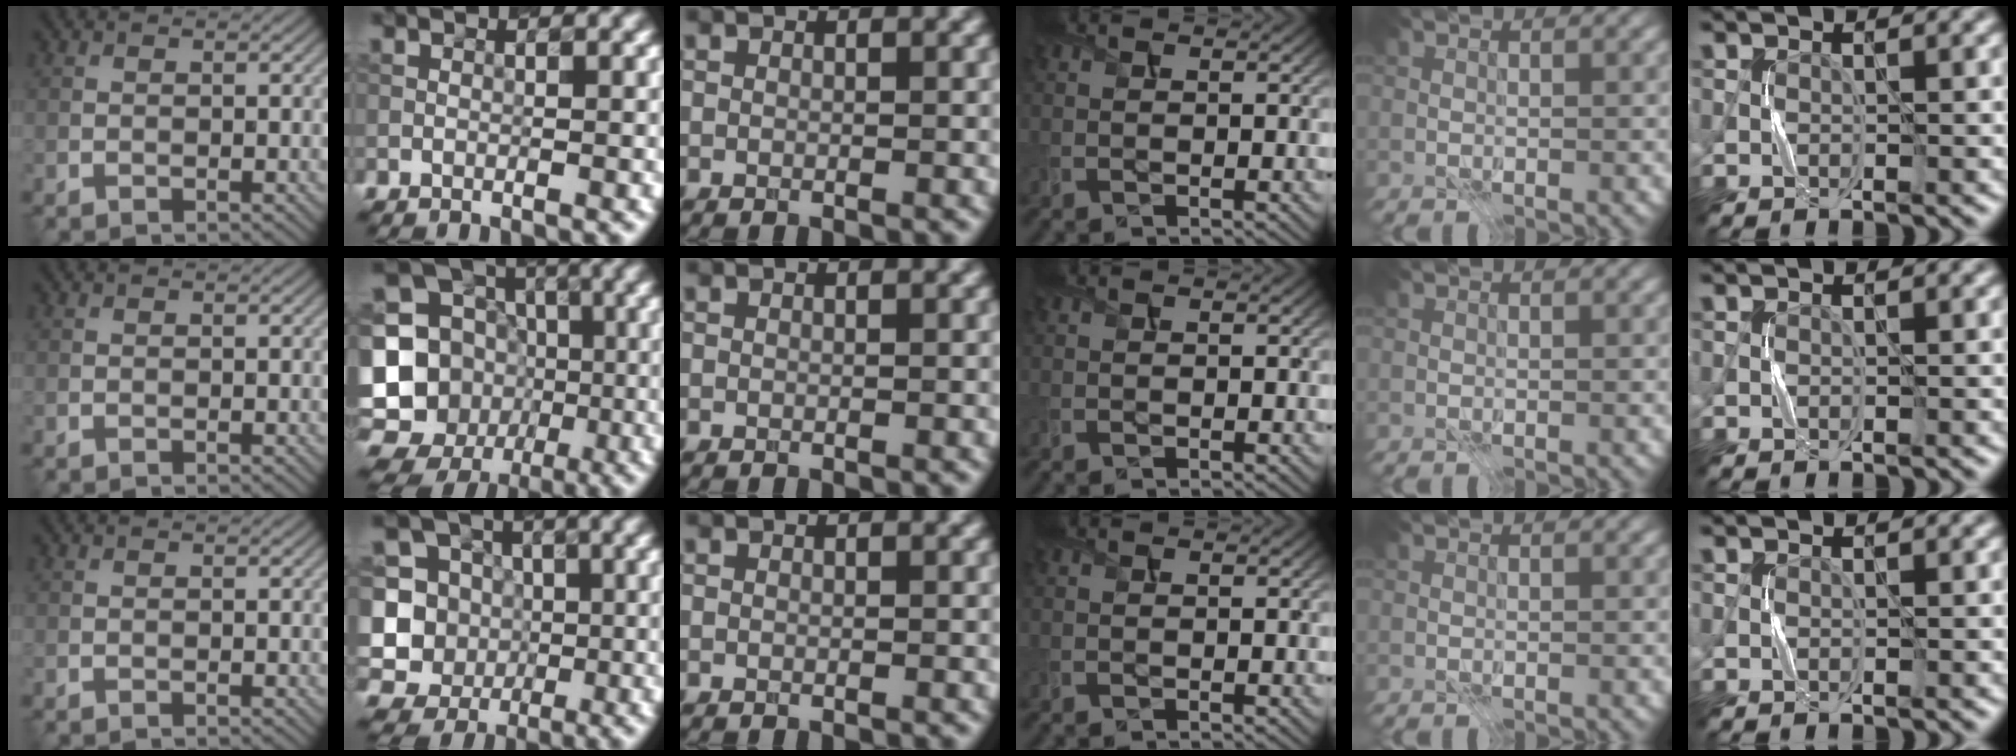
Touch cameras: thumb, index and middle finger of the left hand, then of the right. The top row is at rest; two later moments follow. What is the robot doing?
{"motion": "press", "object": "sticker"}